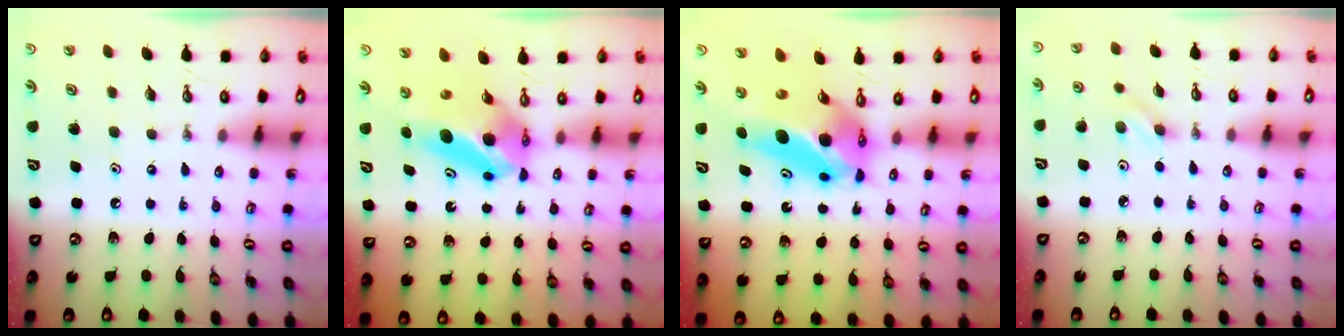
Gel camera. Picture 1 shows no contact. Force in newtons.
{"total": 7.4, "press": 7.2, "slide": 1.8}
{"total": 10.0, "press": 9.7, "slide": 2.3}
{"total": 3.0, "press": 2.6, "slide": 1.5}